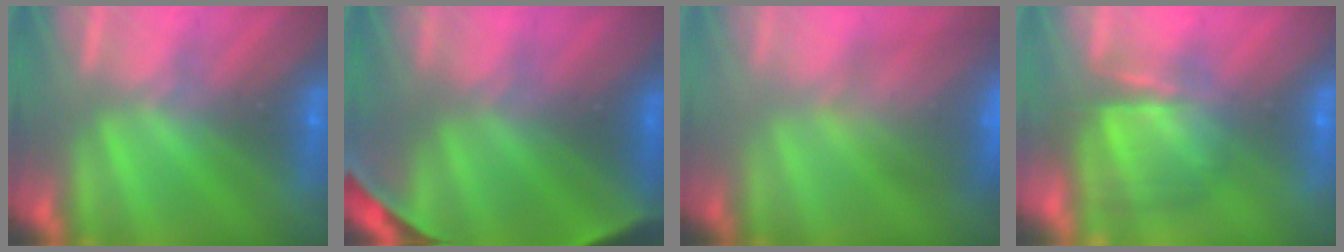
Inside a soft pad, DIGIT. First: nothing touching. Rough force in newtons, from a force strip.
{"total": 8.1}
{"total": 8.5}
{"total": 7.1}